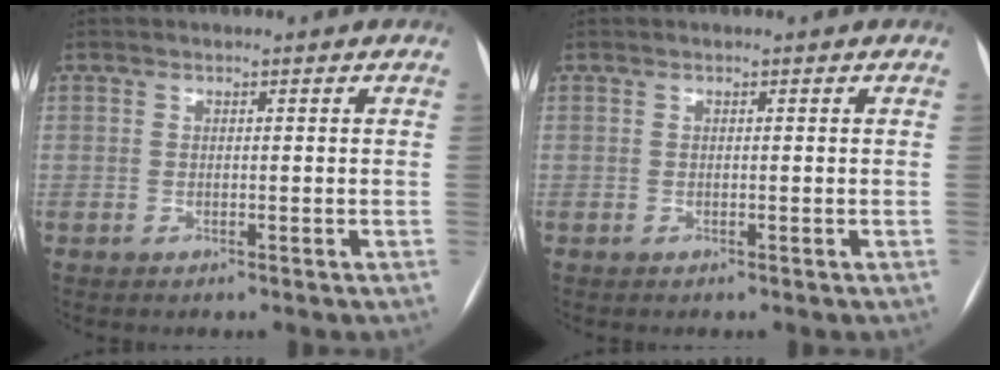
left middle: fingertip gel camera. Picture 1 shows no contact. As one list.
[{"total": 0.0}]